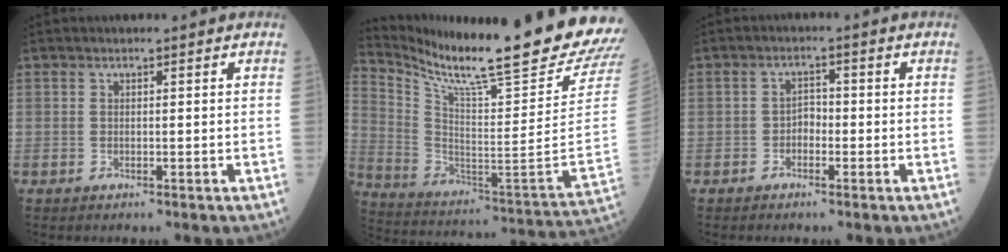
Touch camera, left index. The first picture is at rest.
{"total": 26.8, "force": [23.2, -1.1, 13.3], "torque": [-0.246, -0.119, 0.339]}
{"total": 1.9, "force": [-0.8, 1.2, 1.2], "torque": [-0.014, 0.006, -0.018]}